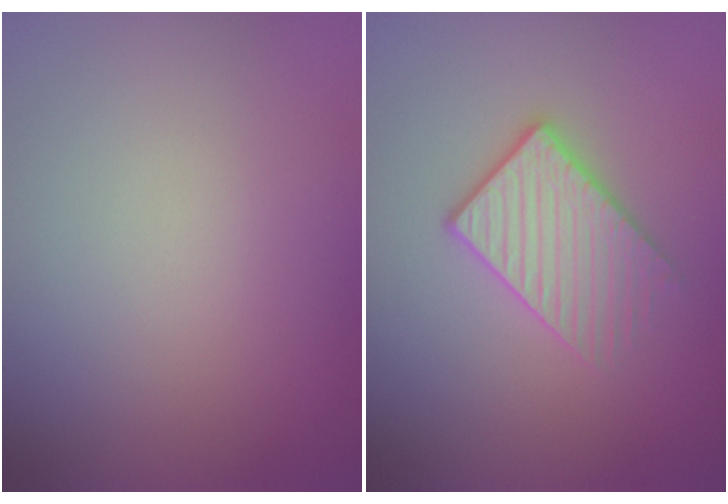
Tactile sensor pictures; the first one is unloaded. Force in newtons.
{"total": 3.1, "press": 2.8, "slide": 1.4}